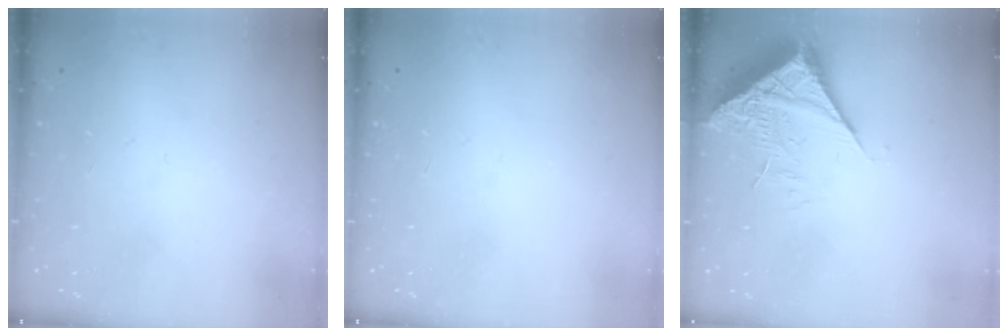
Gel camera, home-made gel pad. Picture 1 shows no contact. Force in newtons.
{"total": 0.0}
{"total": 7.2, "press": 7.2, "slide": 0.8}